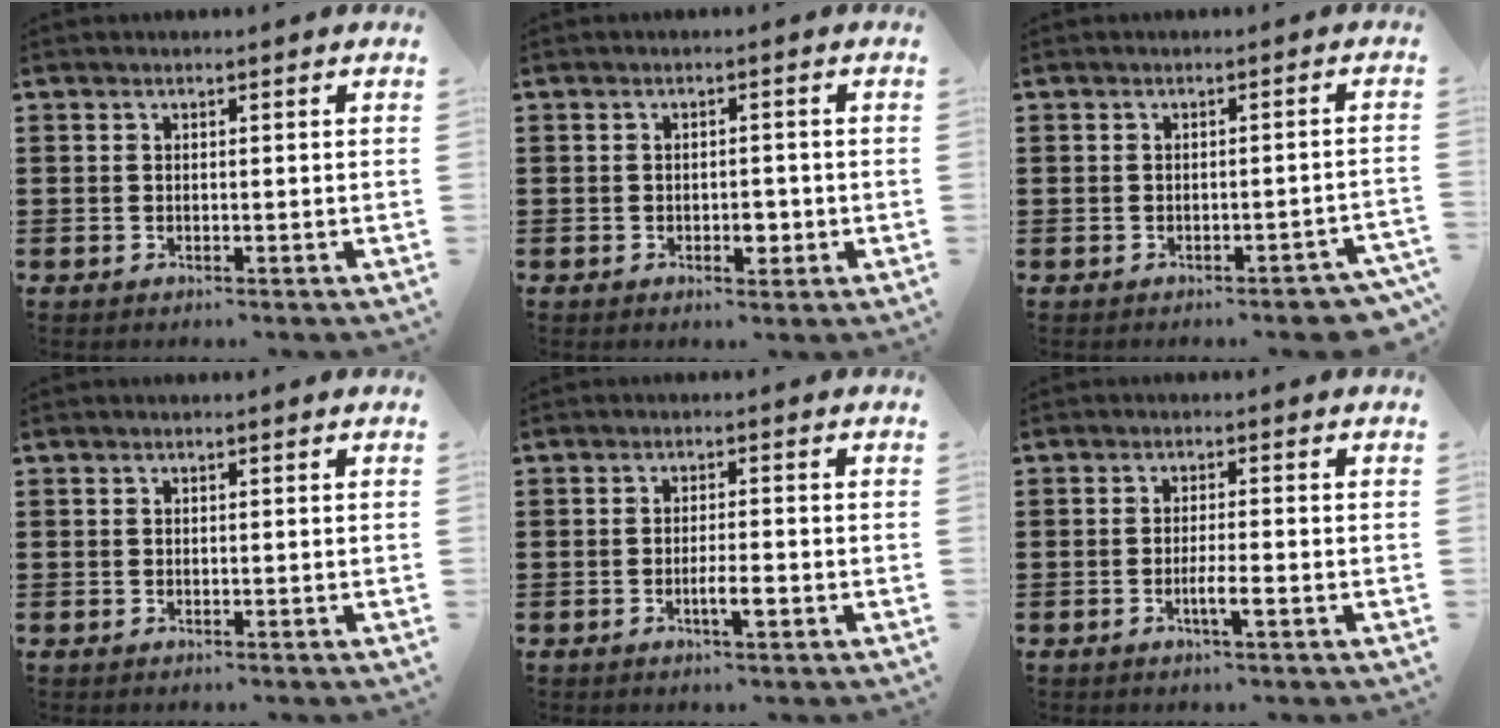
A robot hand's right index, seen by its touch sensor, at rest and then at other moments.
{"total": 2.9, "force": [-0.9, 1.5, 2.3], "torque": [-0.034, 0.000, -0.018]}
{"total": 2.4, "force": [-2.2, 0.7, 0.8], "torque": [-0.015, 0.002, -0.045]}
{"total": 0.0}
{"total": 3.0, "force": [-1.3, 0.5, 2.7], "torque": [-0.046, 0.001, -0.023]}
{"total": 3.1, "force": [-1.4, 0.2, 2.8], "torque": [-0.048, 0.000, -0.025]}